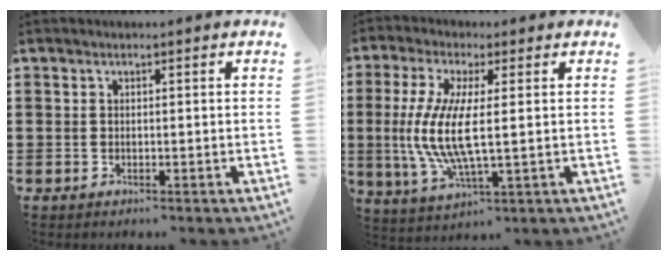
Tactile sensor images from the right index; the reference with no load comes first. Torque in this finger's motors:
{"motor_torque": [2.14, 0.00, 0.76, 0.21]}